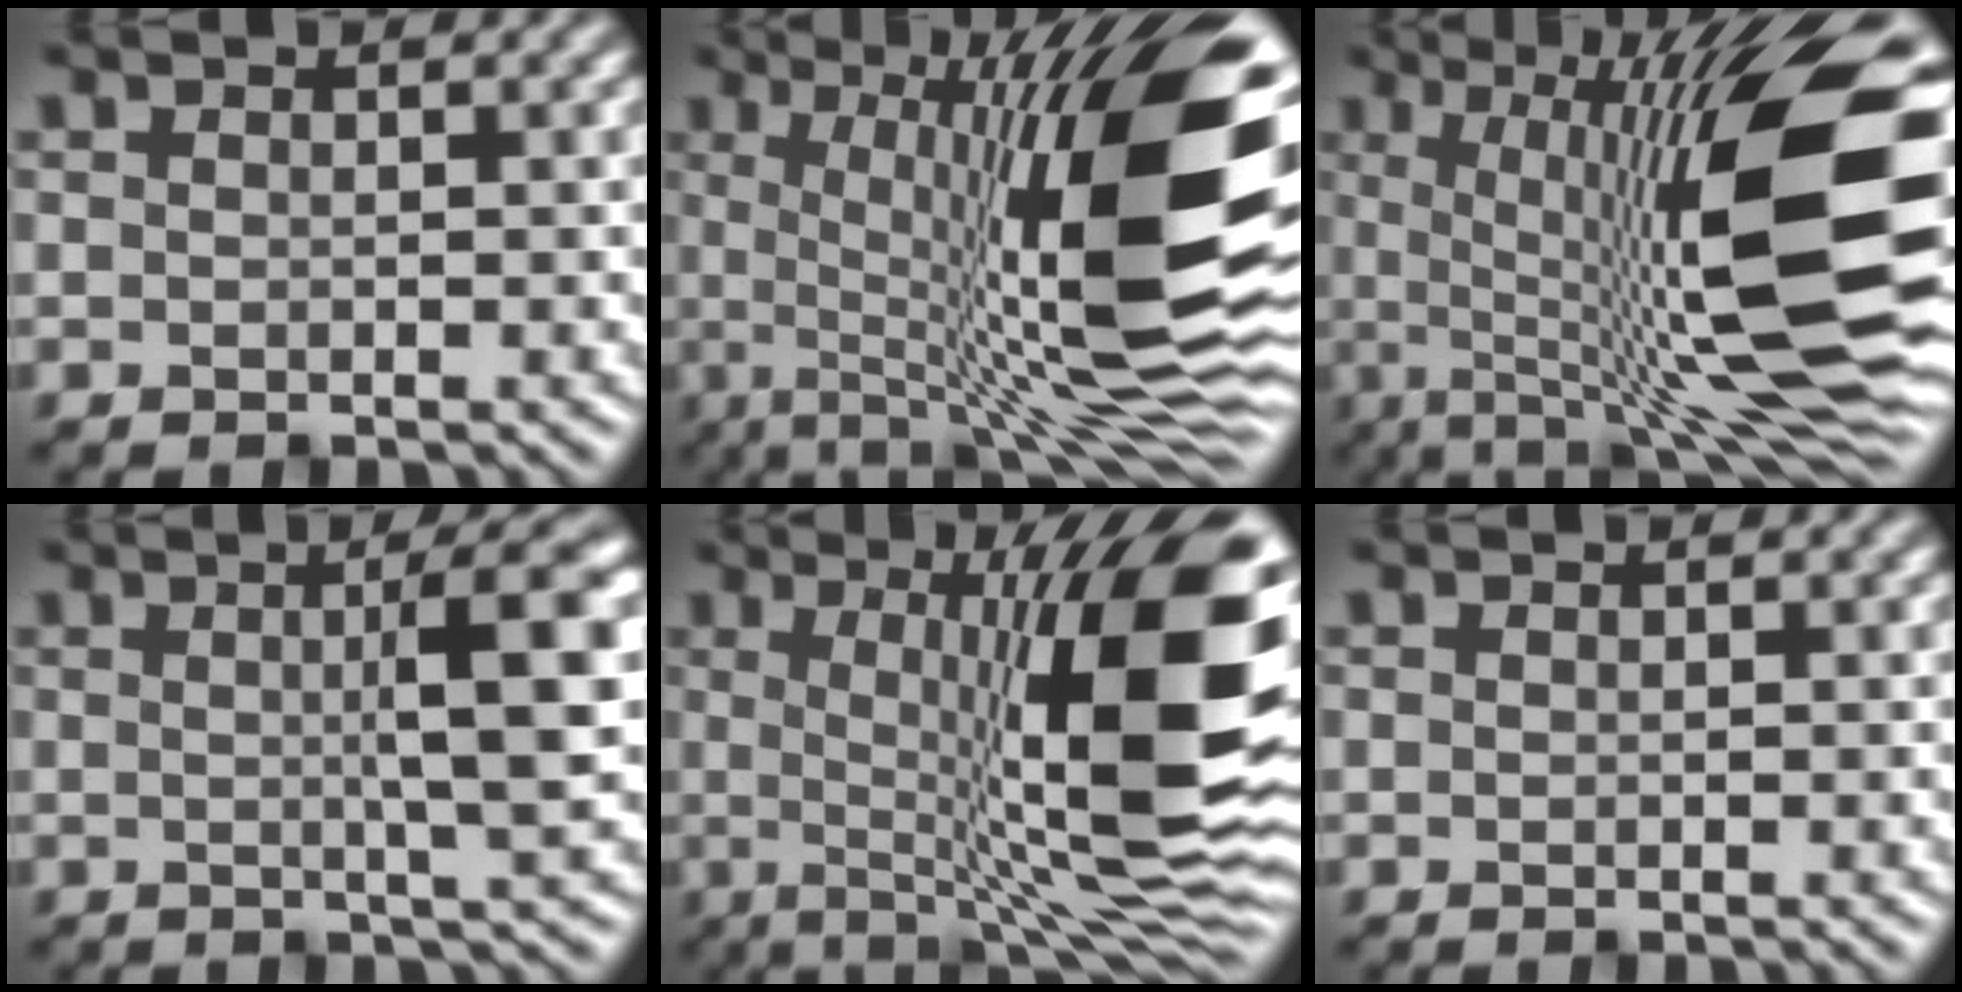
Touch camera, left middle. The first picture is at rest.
{"total": 17.5, "force": [0.9, 4.5, 16.9], "torque": [-0.228, 0.019, 0.016]}
{"total": 16.7, "force": [0.4, 4.1, 16.2], "torque": [-0.218, 0.019, -0.001]}
{"total": 6.0, "force": [0.8, 0.8, 5.9], "torque": [-0.080, 0.012, 0.012]}
{"total": 15.5, "force": [0.8, 3.7, 15.0], "torque": [-0.193, 0.008, 0.009]}
{"total": 0.0}